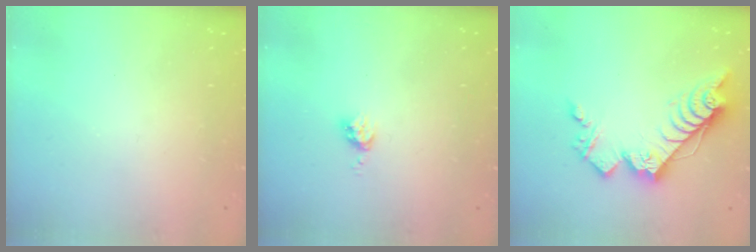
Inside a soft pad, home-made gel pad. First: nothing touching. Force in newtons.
{"total": 3.7, "press": 3.7, "slide": 0.5}
{"total": 16.7, "press": 16.7, "slide": 0.3}